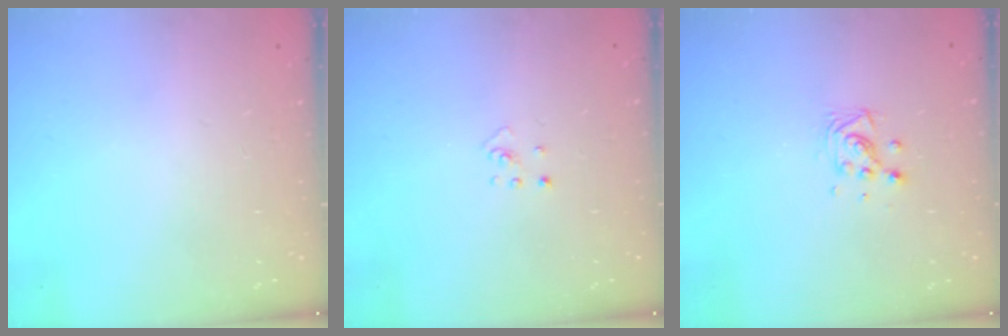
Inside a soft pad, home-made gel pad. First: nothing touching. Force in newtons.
{"total": 2.0, "press": 2.0, "slide": 0.3}
{"total": 6.3, "press": 6.1, "slide": 1.7}